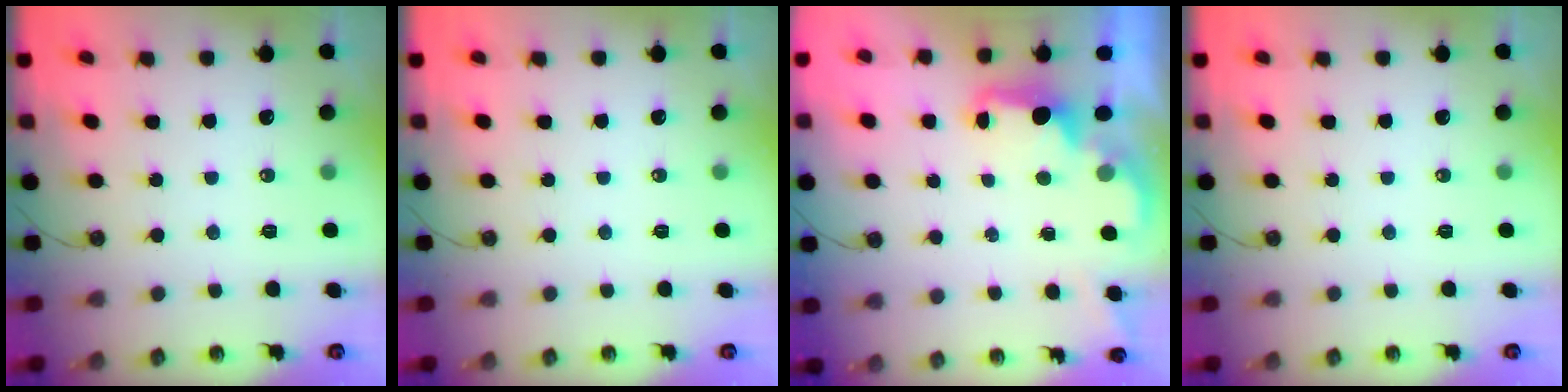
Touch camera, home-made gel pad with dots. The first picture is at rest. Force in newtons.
{"total": 0.0}
{"total": 2.0, "press": 1.9, "slide": 0.8}
{"total": 0.0}